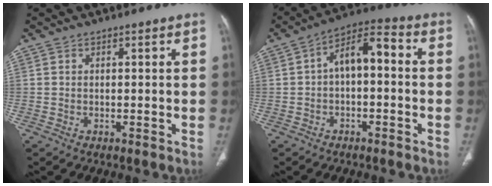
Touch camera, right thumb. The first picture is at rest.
{"total": 8.6, "force": [0.0, 4.6, 7.3], "torque": [-0.106, 0.041, -0.012]}